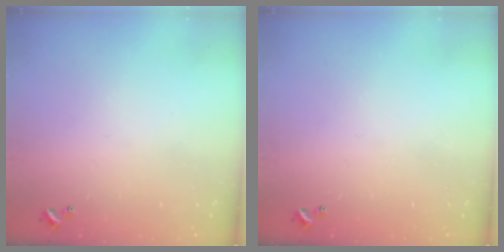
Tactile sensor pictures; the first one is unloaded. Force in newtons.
{"total": 0.0}